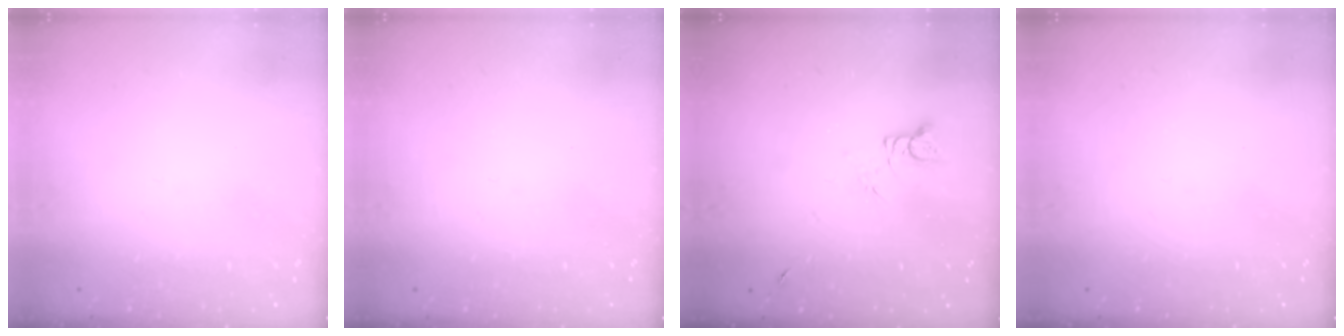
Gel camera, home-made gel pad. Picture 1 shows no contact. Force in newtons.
{"total": 0.0}
{"total": 3.4, "press": 3.4, "slide": 0.1}
{"total": 0.0}